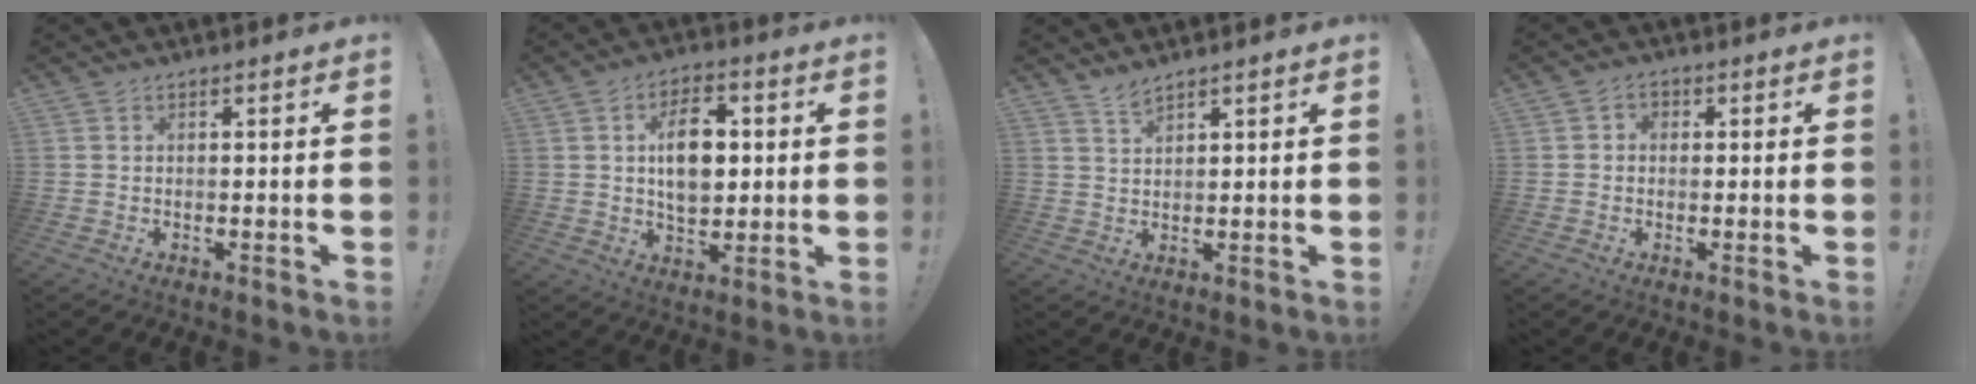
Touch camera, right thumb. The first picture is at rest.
{"total": 11.9, "force": [1.7, 7.8, 8.9], "torque": [-0.134, 0.003, 0.025]}
{"total": 2.9, "force": [2.7, 0.6, 1.0], "torque": [-0.015, -0.016, 0.048]}
{"total": 2.2, "force": [-0.4, 1.8, 1.1], "torque": [-0.014, 0.005, -0.008]}